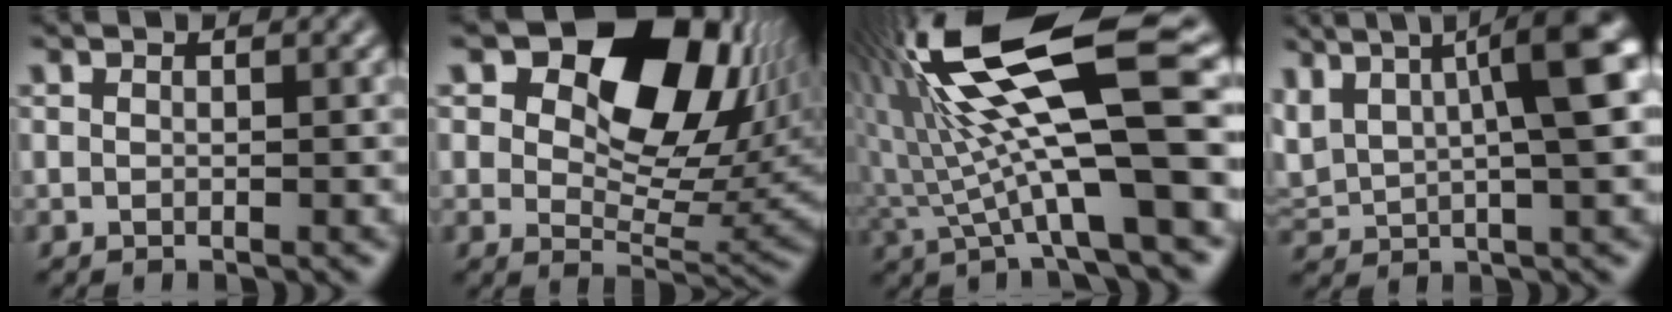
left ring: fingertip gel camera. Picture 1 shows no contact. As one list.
[{"total": 13.0, "force": [6.0, 7.3, 8.8], "torque": [-0.128, 0.009, 0.100]}, {"total": 13.2, "force": [2.8, 2.5, 12.7], "torque": [-0.233, 0.021, 0.055]}, {"total": 7.6, "force": [2.2, 2.5, 6.8], "torque": [-0.133, 0.016, 0.047]}]